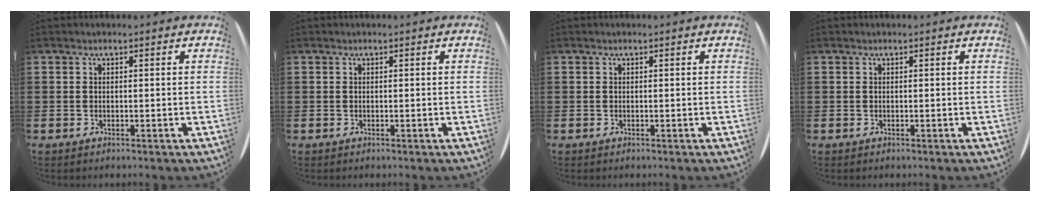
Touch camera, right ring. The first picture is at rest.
{"total": 0.0}
{"total": 0.0}
{"total": 0.0}